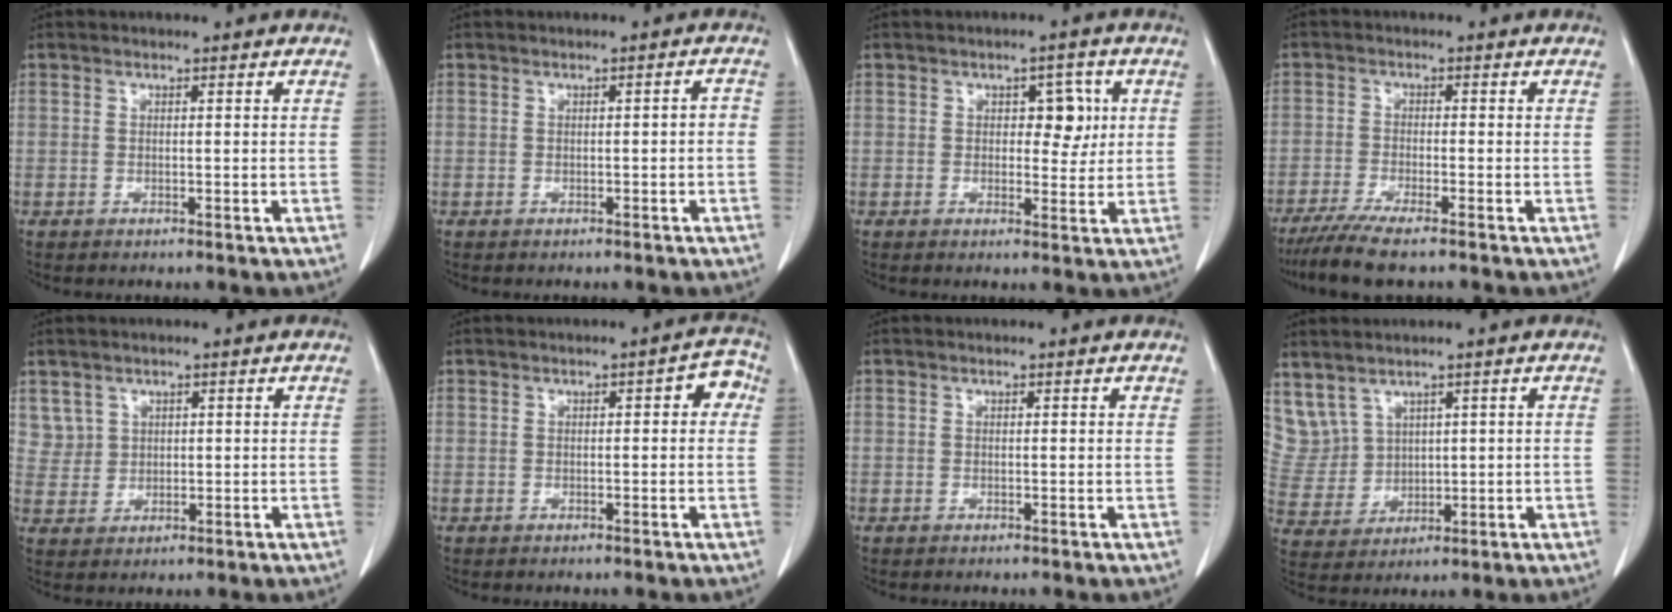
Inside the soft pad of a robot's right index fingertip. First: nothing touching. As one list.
[{"total": 1.2, "force": [-0.4, 0.3, 1.1], "torque": [-0.011, 0.003, -0.006]}, {"total": 4.5, "force": [1.1, 2.5, 3.6], "torque": [-0.041, 0.008, 0.016]}, {"total": 6.7, "force": [-5.3, 0.1, 4.1], "torque": [-0.069, -0.019, -0.092]}, {"total": 3.4, "force": [1.9, 2.8, -0.1], "torque": [0.013, 0.004, 0.038]}, {"total": 3.3, "force": [0.5, 1.3, 3.0], "torque": [-0.026, 0.018, 0.000]}, {"total": 0.0}, {"total": 1.2, "force": [0.9, 0.8, 0.1], "torque": [0.001, 0.003, 0.021]}]